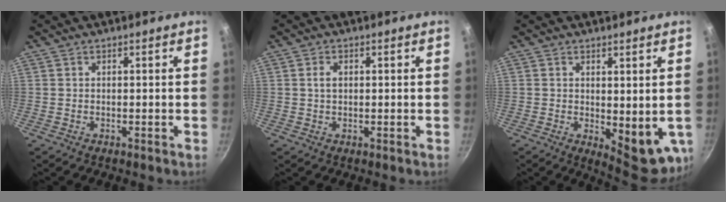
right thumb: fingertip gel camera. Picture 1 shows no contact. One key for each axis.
{"total": 2.1, "fx": 0.4, "fy": 1.4, "fz": 1.5, "tx": -0.022, "ty": 0.003, "tz": 0.007}
{"total": 9.5, "fx": 0.2, "fy": 4.3, "fz": 8.5, "tx": -0.089, "ty": -0.018, "tz": 0.016}